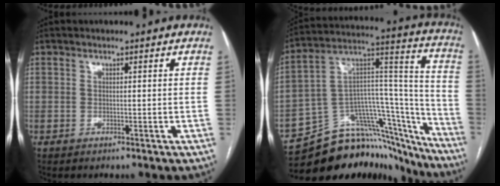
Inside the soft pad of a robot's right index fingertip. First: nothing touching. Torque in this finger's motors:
{"motor_torque": [-0.15, -0.91, -1.05, -0.21]}